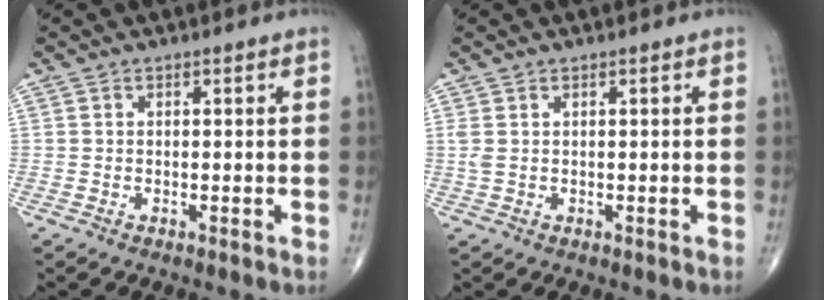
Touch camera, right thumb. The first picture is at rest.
{"total": 1.7, "force": [0.5, 1.0, 1.3], "torque": [-0.045, 0.011, 0.015]}